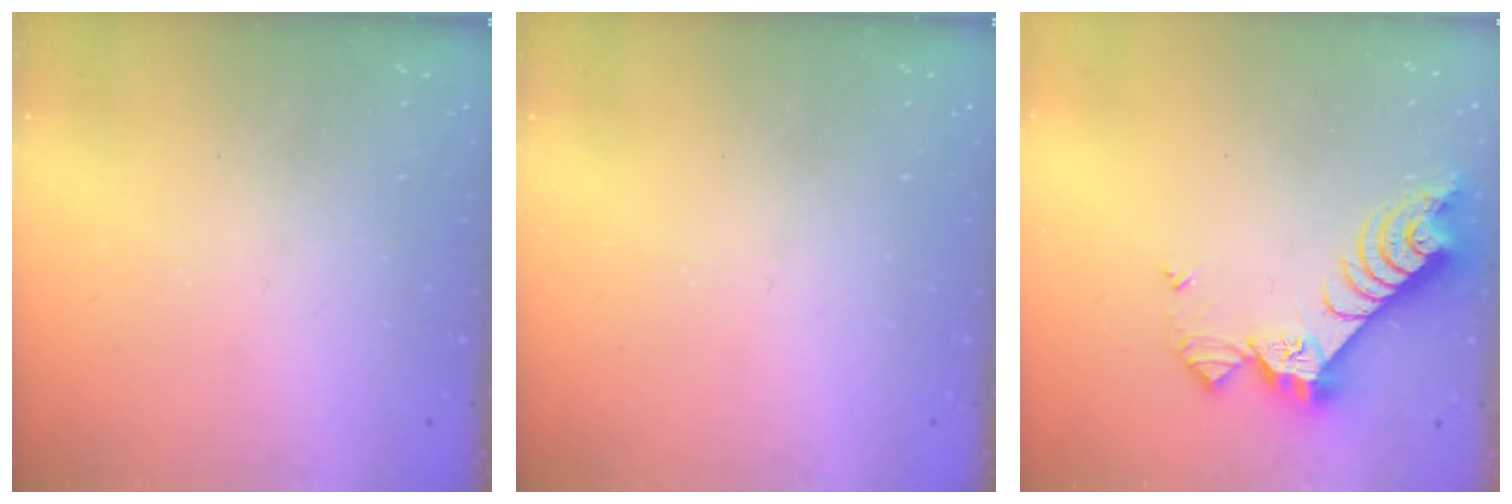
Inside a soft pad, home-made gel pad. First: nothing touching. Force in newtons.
{"total": 0.0}
{"total": 8.4, "press": 8.4, "slide": 1.0}